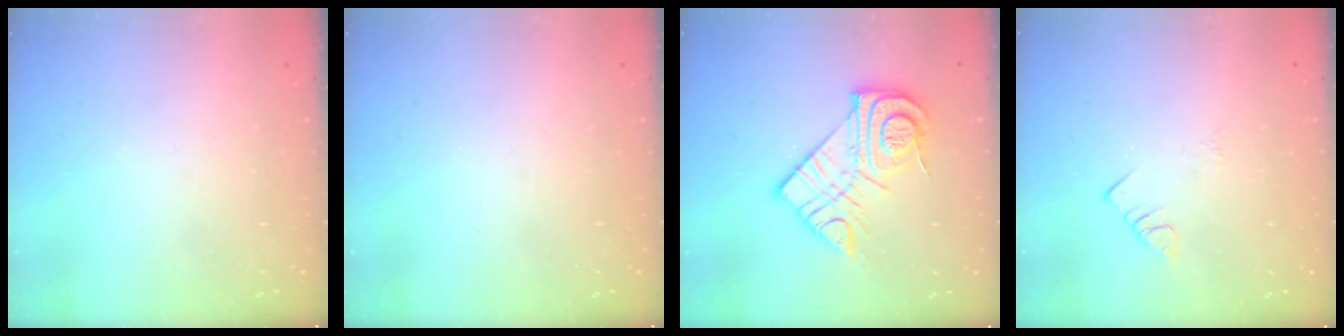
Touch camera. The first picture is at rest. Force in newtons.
{"total": 0.0}
{"total": 16.1, "press": 16.1, "slide": 1.3}
{"total": 2.4, "press": 2.3, "slide": 0.4}